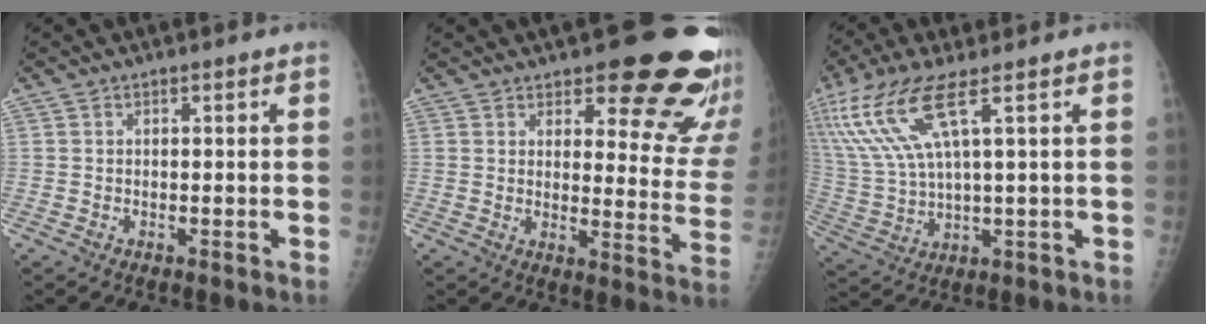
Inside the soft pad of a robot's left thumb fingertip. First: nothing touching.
{"total": 19.5, "force": [14.1, 6.4, 11.8], "torque": [-0.098, -0.094, 0.163]}
{"total": 13.7, "force": [6.5, 3.1, 11.6], "torque": [-0.282, -0.017, 0.139]}